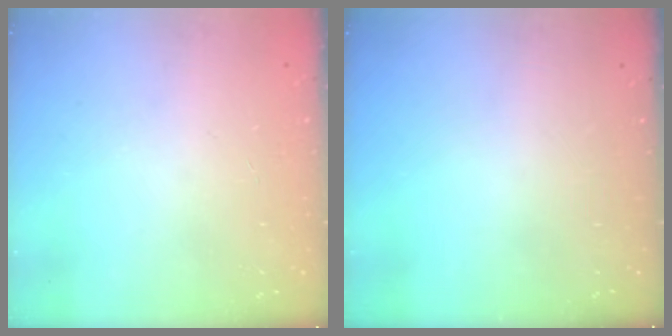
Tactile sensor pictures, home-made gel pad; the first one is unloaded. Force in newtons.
{"total": 0.0}